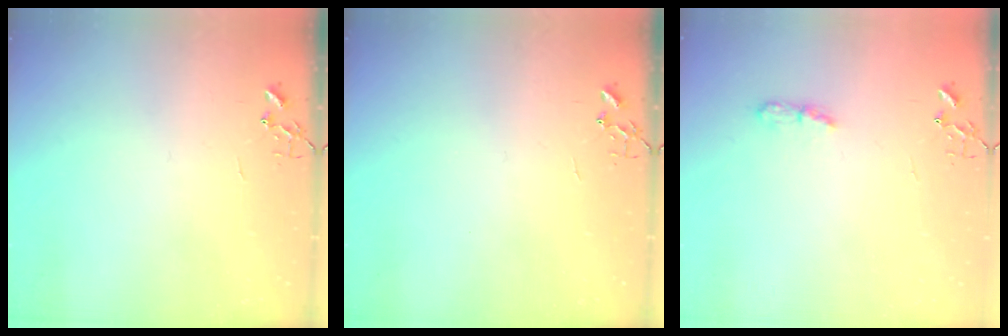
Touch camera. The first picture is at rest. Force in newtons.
{"total": 0.0}
{"total": 6.1, "press": 6.1, "slide": 0.5}